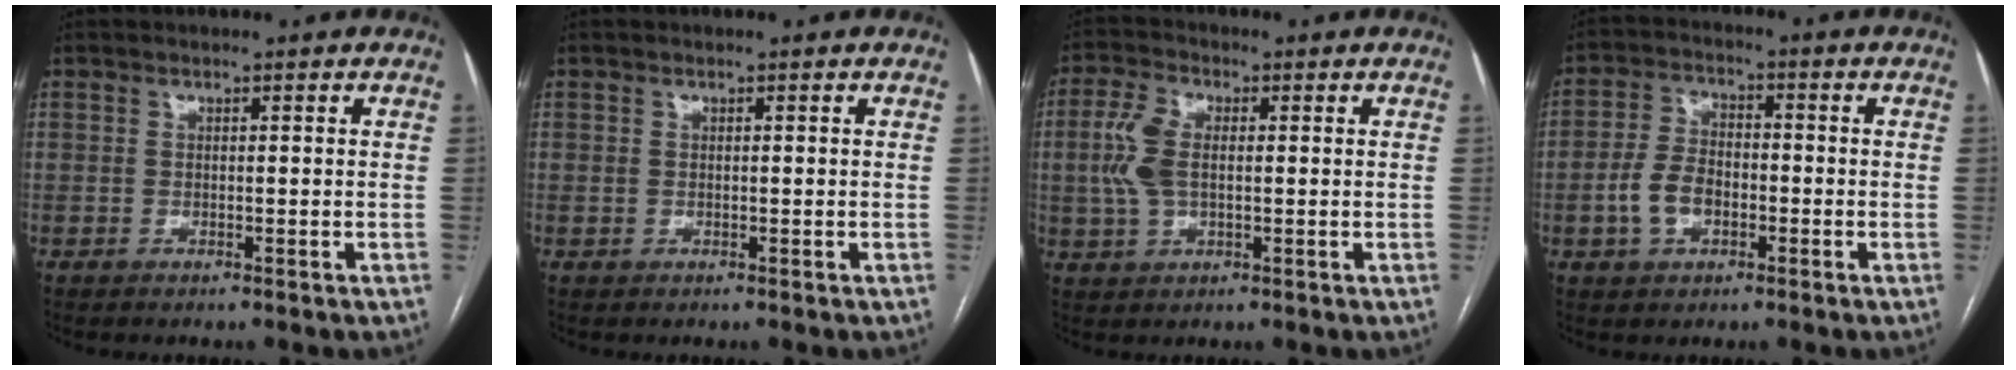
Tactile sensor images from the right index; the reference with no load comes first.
{"total": 0.0}
{"total": 6.8, "force": [0.4, 3.5, 5.8], "torque": [-0.148, 0.013, 0.008]}
{"total": 6.8, "force": [-2.0, 4.3, 4.8], "torque": [-0.108, 0.015, -0.036]}